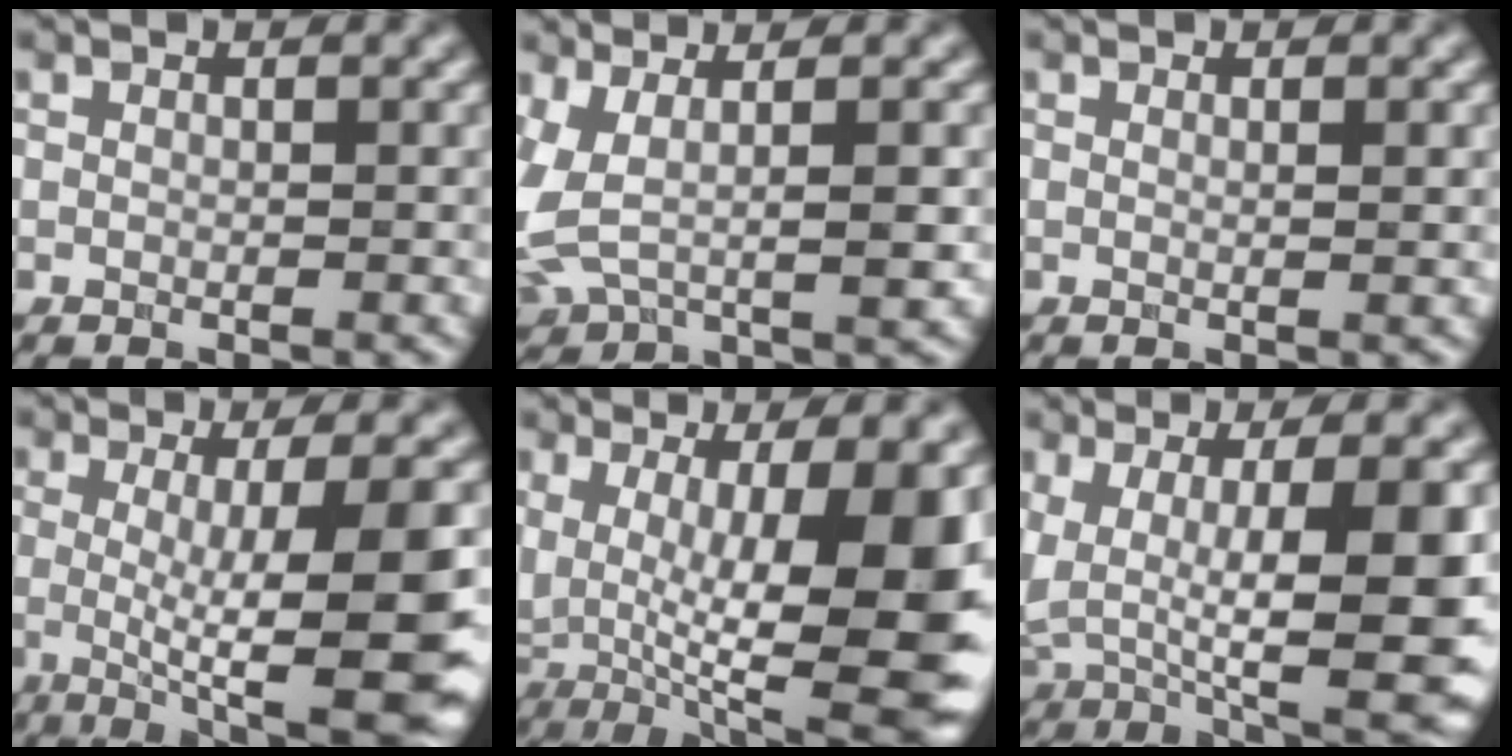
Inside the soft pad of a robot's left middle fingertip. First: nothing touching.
{"total": 6.1, "force": [0.7, 2.7, 5.4], "torque": [-0.124, -0.006, 0.013]}
{"total": 1.1, "force": [0.3, 0.3, 1.0], "torque": [-0.009, 0.002, 0.001]}
{"total": 11.8, "force": [-1.1, 2.7, 11.4], "torque": [-0.152, -0.018, -0.016]}
{"total": 16.2, "force": [0.7, 5.2, 15.3], "torque": [-0.227, -0.015, 0.053]}
{"total": 13.8, "force": [0.3, 6.0, 12.4], "torque": [-0.198, -0.012, 0.025]}